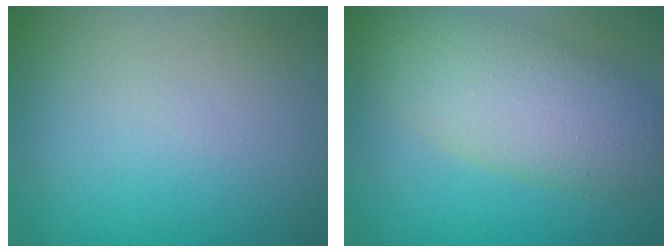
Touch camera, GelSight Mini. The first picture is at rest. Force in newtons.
{"total": 7.2, "press": 7.2, "slide": 0.6}